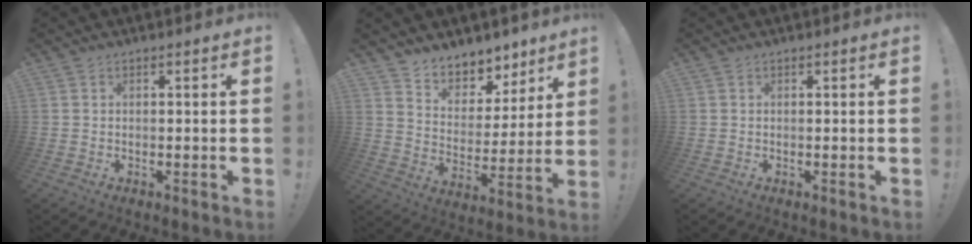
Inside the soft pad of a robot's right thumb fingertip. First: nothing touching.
{"total": 8.5, "force": [7.2, 4.4, 1.0], "torque": [-0.012, -0.076, 0.137]}
{"total": 0.0}